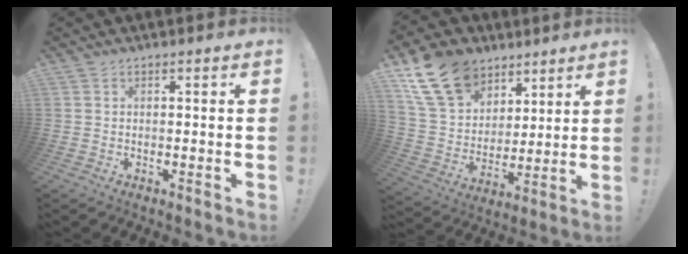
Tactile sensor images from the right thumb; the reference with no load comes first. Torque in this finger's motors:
{"motor_torque": [0.45, 0.58, 0.69, 0.60, 0.06]}